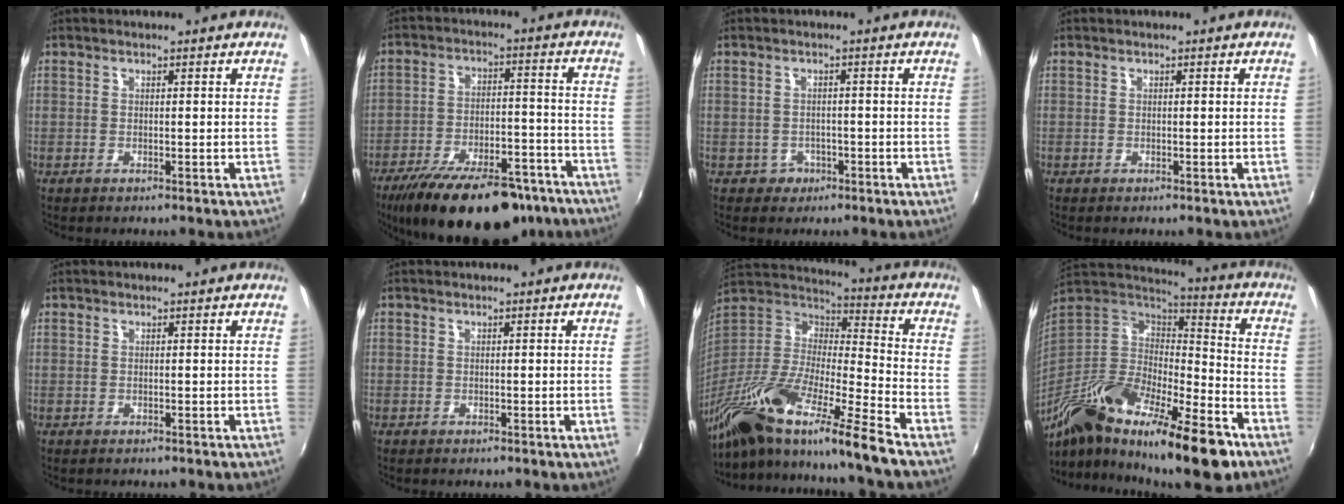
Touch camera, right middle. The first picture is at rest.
{"total": 23.8, "force": [-18.4, 8.2, 12.7], "torque": [-0.226, -0.019, -0.261]}
{"total": 2.1, "force": [-1.0, 1.9, 0.2], "torque": [-0.007, 0.002, -0.013]}
{"total": 0.0}
{"total": 0.0}
{"total": 1.1, "force": [0.0, -0.7, 0.8], "torque": [-0.005, -0.009, 0.000]}
{"total": 23.7, "force": [-17.0, 1.7, 16.5], "torque": [-0.277, -0.031, -0.316]}
{"total": 28.9, "force": [-18.3, 8.8, 20.5], "torque": [-0.349, -0.030, -0.305]}